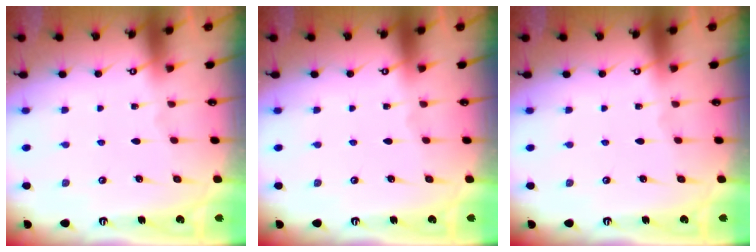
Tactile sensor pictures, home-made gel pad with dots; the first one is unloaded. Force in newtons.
{"total": 0.0}
{"total": 0.0}